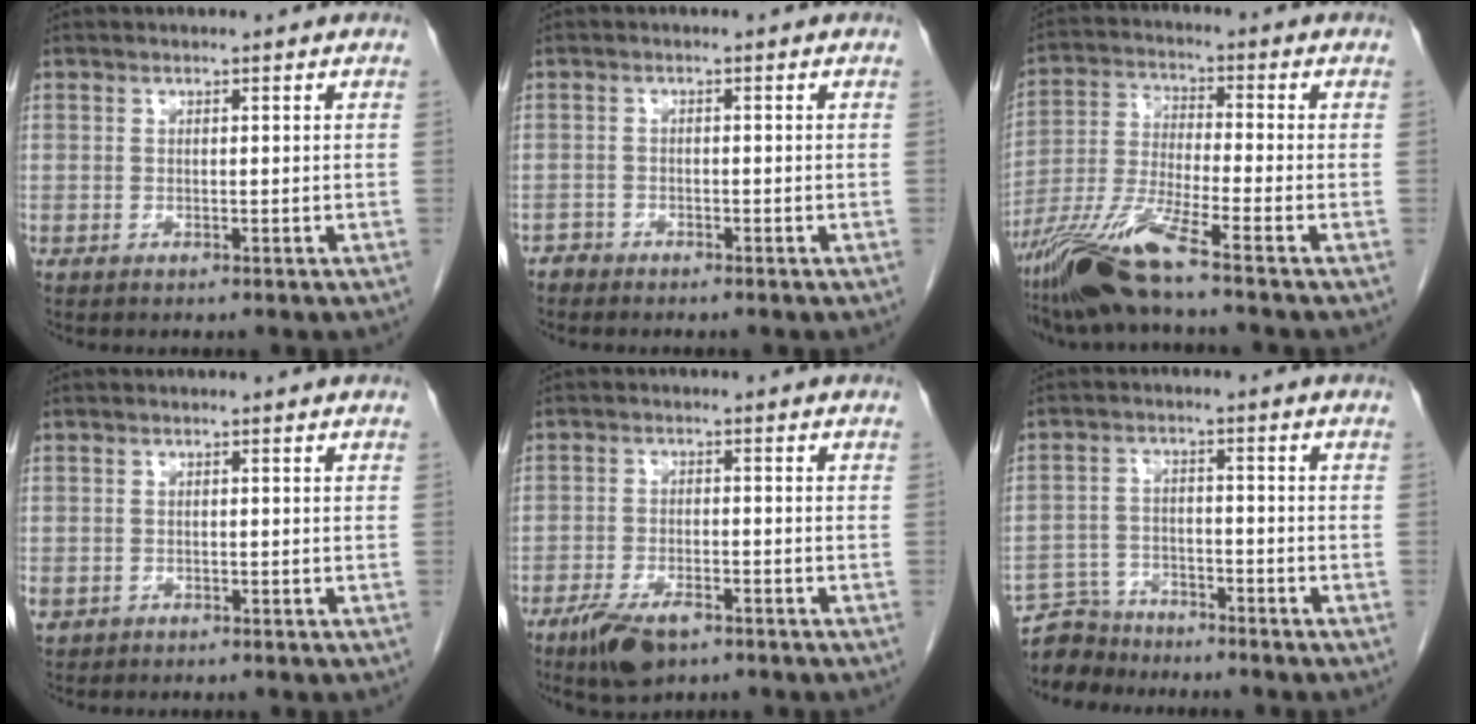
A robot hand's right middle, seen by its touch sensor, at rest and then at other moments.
{"total": 1.3, "force": [-1.2, 0.4, -0.4], "torque": [0.008, 0.001, -0.025]}
{"total": 11.1, "force": [-8.1, -1.0, 7.5], "torque": [-0.160, -0.025, -0.156]}
{"total": 1.2, "force": [-0.4, 1.0, 0.4], "torque": [-0.011, 0.003, -0.002]}
{"total": 6.6, "force": [-4.4, 2.4, 4.3], "torque": [-0.083, -0.008, -0.072]}
{"total": 6.3, "force": [-5.9, 2.1, -0.5], "torque": [0.008, 0.002, -0.110]}